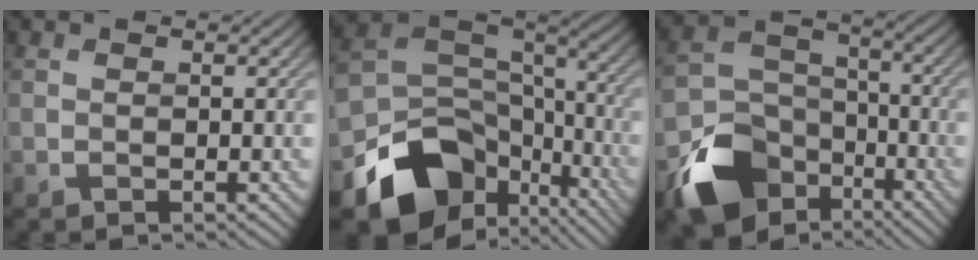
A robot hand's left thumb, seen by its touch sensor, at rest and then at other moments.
{"total": 14.6, "force": [-7.2, 10.1, 7.7], "torque": [-0.173, -0.044, -0.109]}
{"total": 12.8, "force": [-7.3, 8.5, 6.2], "torque": [-0.147, -0.028, -0.133]}